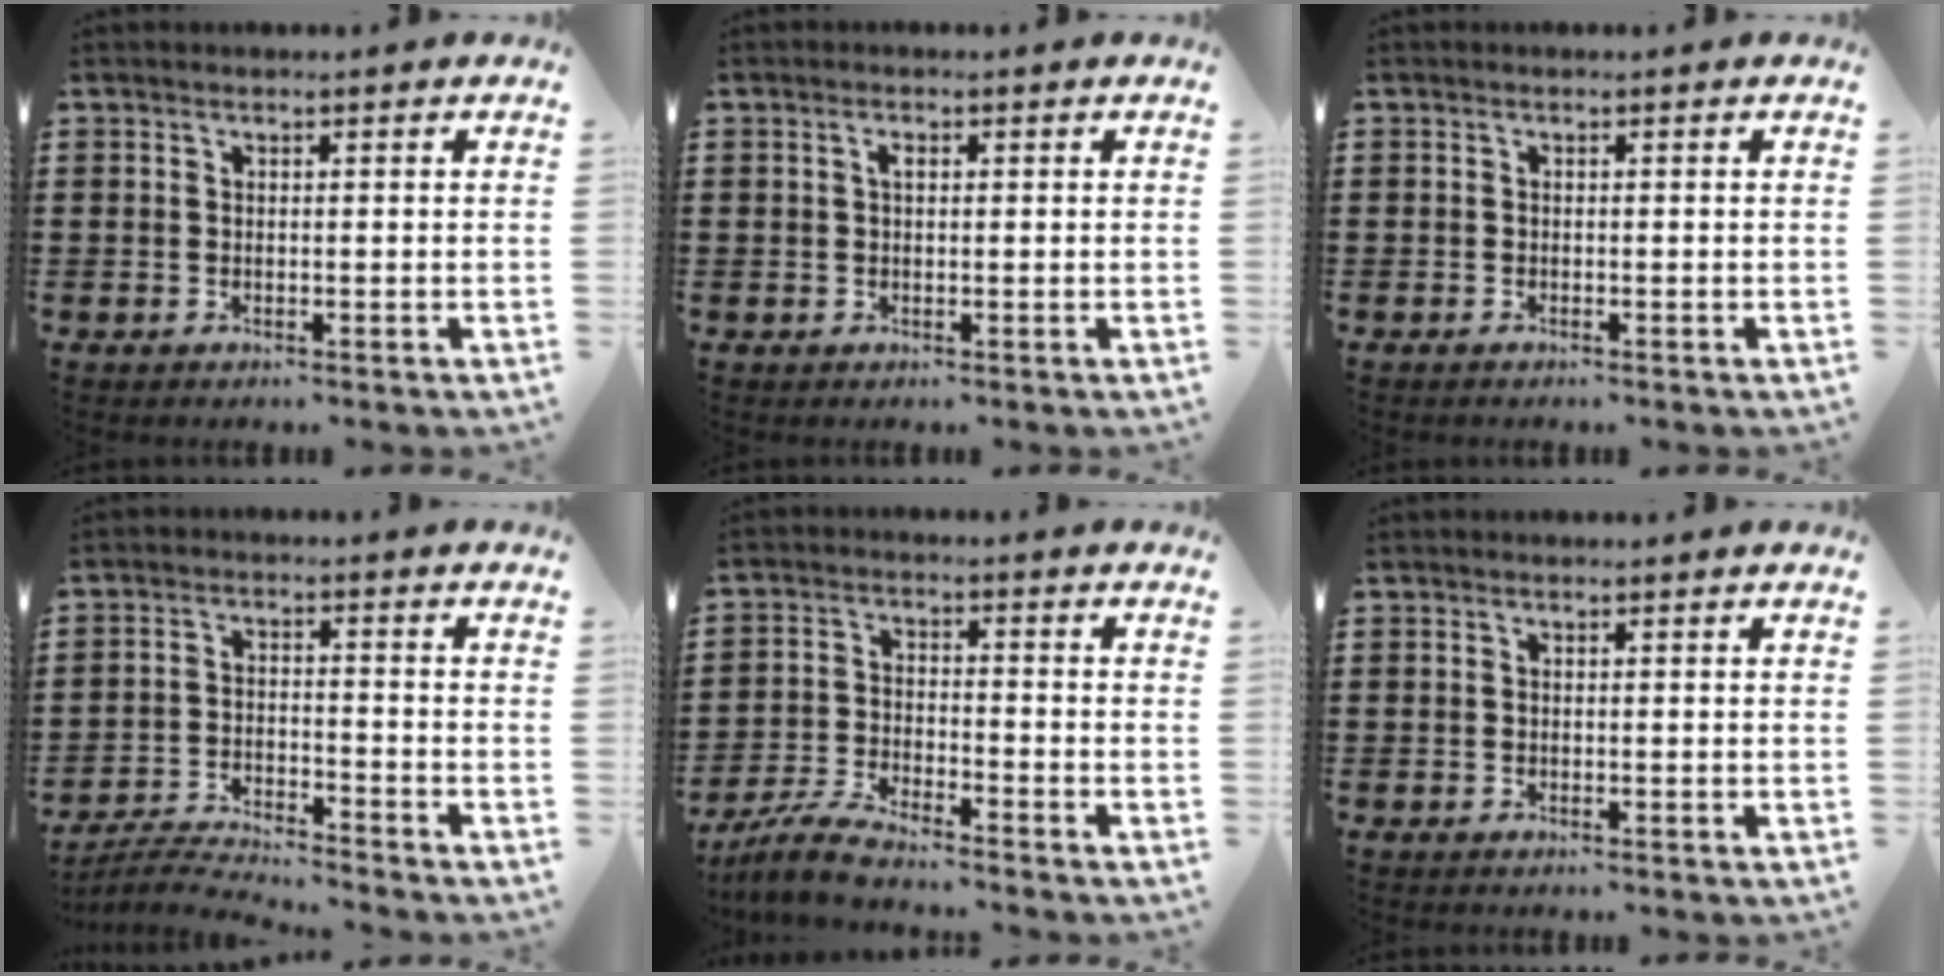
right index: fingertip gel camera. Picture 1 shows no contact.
{"total": 1.2, "force": [0.3, 0.6, 1.0], "torque": [-0.022, 0.005, 0.003]}
{"total": 0.0}
{"total": 4.7, "force": [-4.7, -0.1, 0.8], "torque": [-0.030, -0.007, -0.098]}
{"total": 5.5, "force": [-5.2, 0.1, 1.8], "torque": [-0.050, -0.009, -0.103]}
{"total": 0.0}